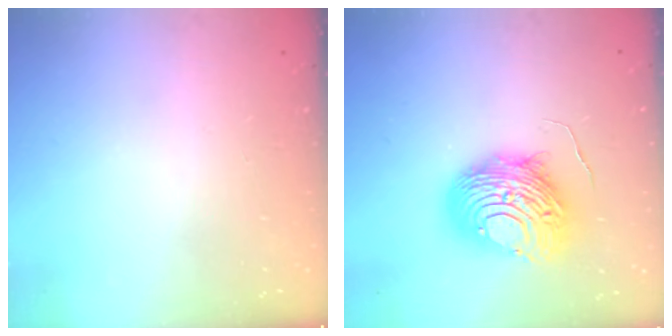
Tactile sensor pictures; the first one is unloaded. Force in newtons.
{"total": 13.6, "press": 13.5, "slide": 1.3}